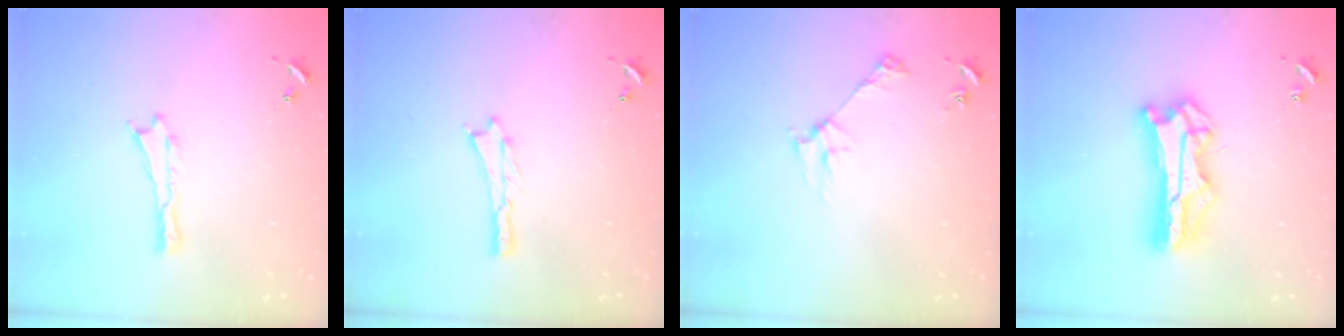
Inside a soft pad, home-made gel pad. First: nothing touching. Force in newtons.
{"total": 0.0}
{"total": 2.8, "press": 2.8, "slide": 0.3}
{"total": 12.0, "press": 11.9, "slide": 0.9}